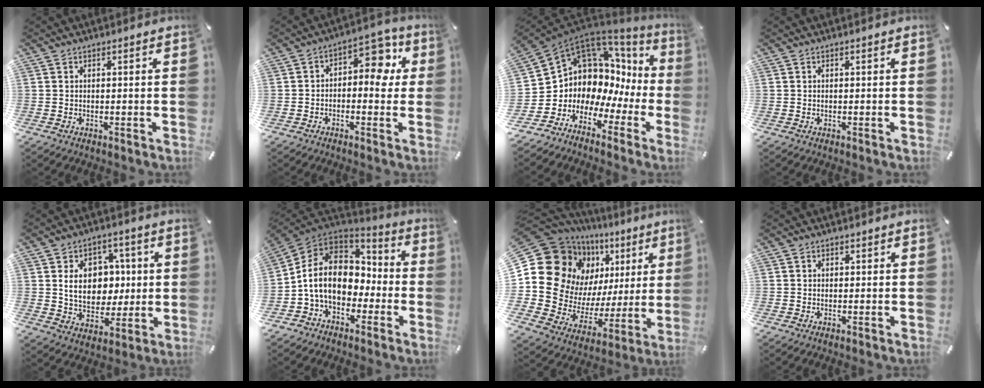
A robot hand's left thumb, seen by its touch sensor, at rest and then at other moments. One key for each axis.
{"total": 7.8, "fx": 1.2, "fy": 4.9, "fz": 5.9, "tx": -0.075, "ty": -0.008, "tz": 0.013}
{"total": 8.2, "fx": 4.1, "fy": 7.0, "fz": 1.3, "tx": -0.050, "ty": -0.081, "tz": 0.090}
{"total": 0.0}
{"total": 12.2, "fx": 1.9, "fy": 10.1, "fz": 6.5, "tx": -0.108, "ty": 0.005, "tz": 0.039}
{"total": 13.3, "fx": -1.4, "fy": 10.9, "fz": 7.6, "tx": -0.168, "ty": 0.013, "tz": -0.024}
{"total": 20.4, "fx": 8.9, "fy": 15.8, "fz": 9.2, "tx": -0.154, "ty": -0.079, "tz": 0.183}
{"total": 1.0, "fx": 0.2, "fy": 1.0, "fz": 0.1, "tx": -0.001, "ty": 0.006, "tz": 0.003}